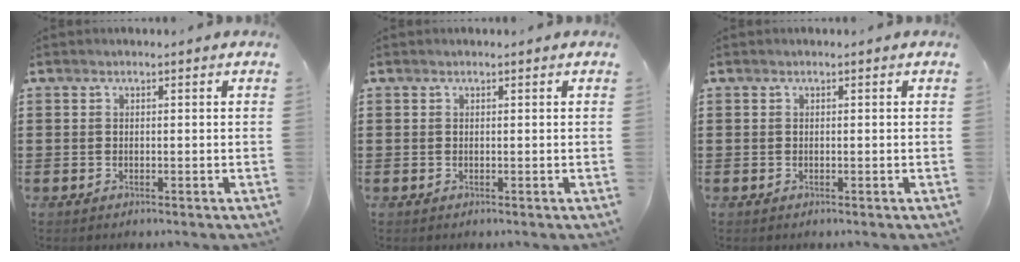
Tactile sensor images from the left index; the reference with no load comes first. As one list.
[{"total": 0.0}, {"total": 0.0}]